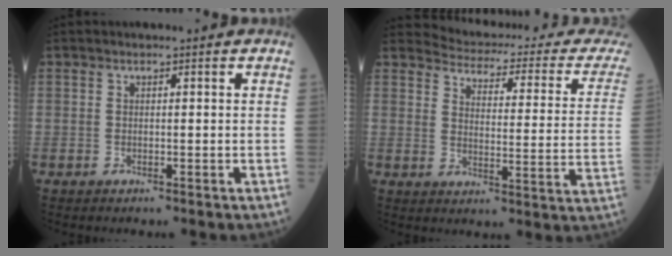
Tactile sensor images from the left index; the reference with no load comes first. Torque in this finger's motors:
{"motor_torque": [0.74, -1.40, -0.18, -0.06]}